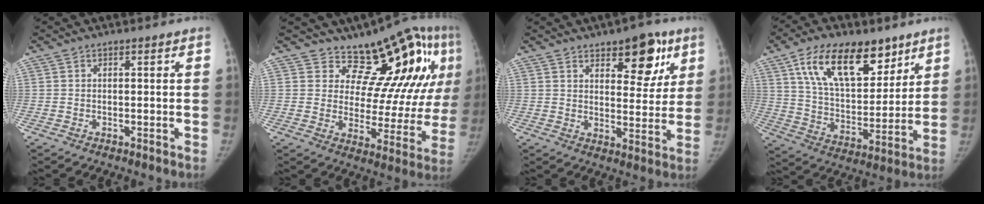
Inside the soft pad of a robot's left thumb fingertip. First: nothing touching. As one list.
[{"total": 17.6, "force": [9.4, 8.2, 12.5], "torque": [-0.097, -0.058, 0.128]}, {"total": 11.8, "force": [6.5, 5.5, 8.1], "torque": [-0.065, -0.031, 0.091]}, {"total": 19.7, "force": [11.1, 10.1, 12.8], "torque": [-0.171, -0.045, 0.197]}]